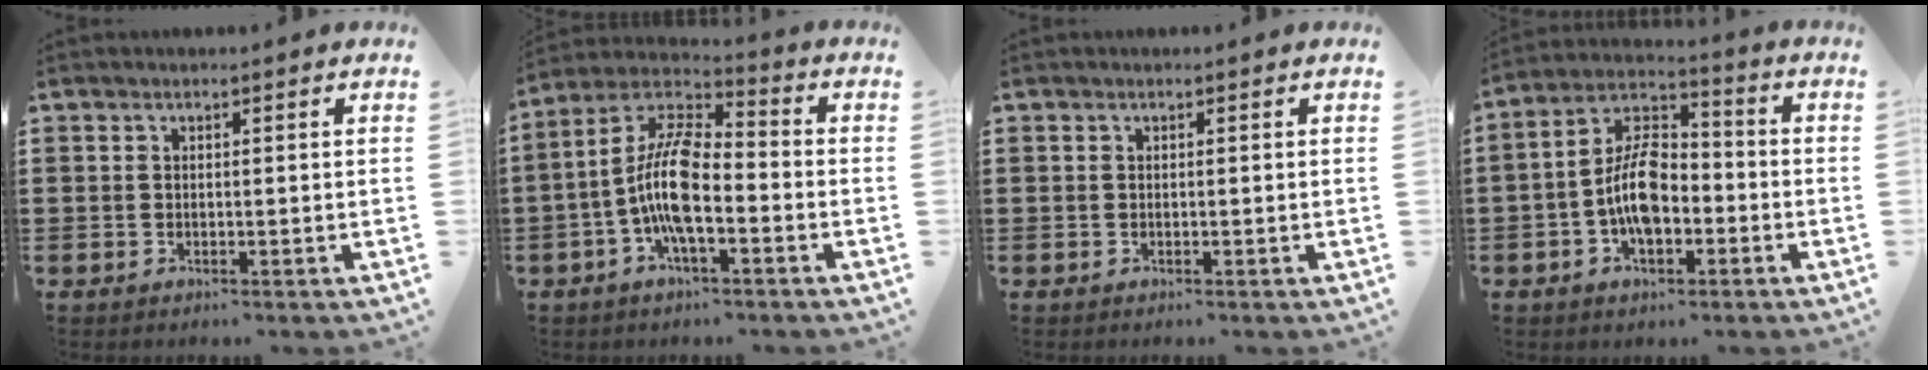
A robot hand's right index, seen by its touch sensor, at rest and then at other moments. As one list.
[{"total": 11.2, "force": [-2.7, 3.9, 10.2], "torque": [-0.235, -0.009, -0.056]}, {"total": 0.0}, {"total": 9.3, "force": [-2.5, 5.0, 7.4], "torque": [-0.163, 0.005, -0.048]}]